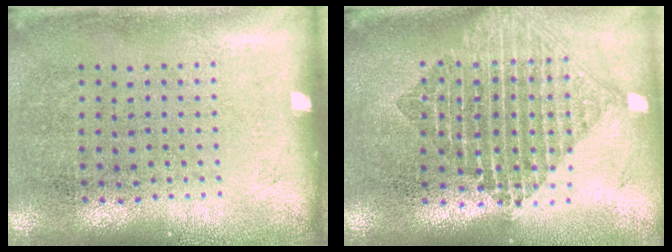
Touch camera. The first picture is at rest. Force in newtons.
{"total": 2.2, "press": 1.6, "slide": 1.4}